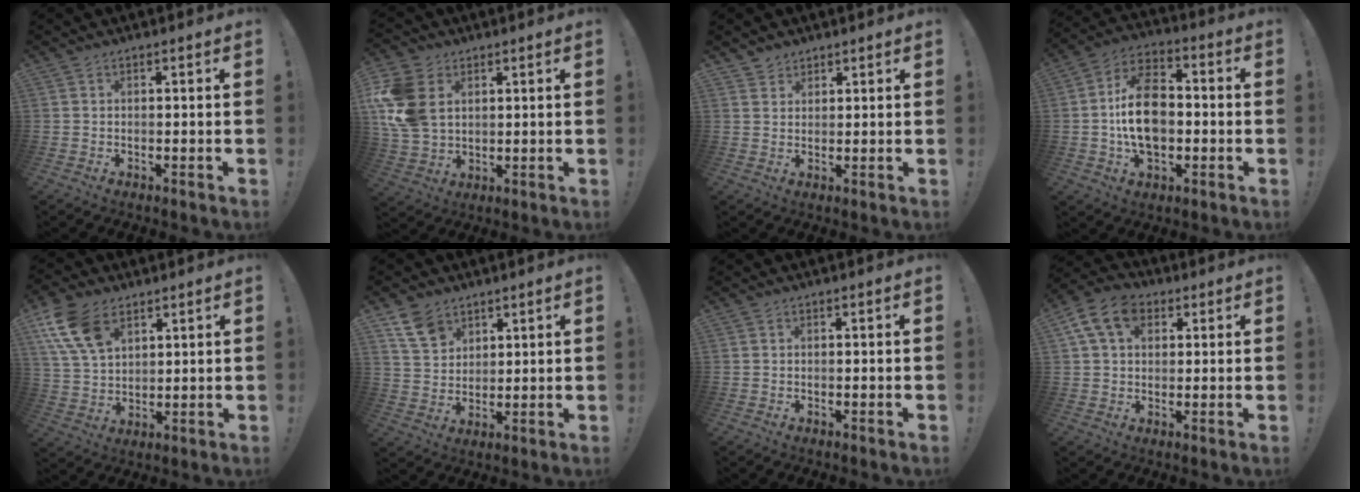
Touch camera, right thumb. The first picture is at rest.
{"total": 15.0, "force": [3.9, 11.1, 9.4], "torque": [-0.204, -0.010, 0.079]}
{"total": 2.8, "force": [2.3, 1.6, -0.1], "torque": [0.005, -0.016, 0.043]}
{"total": 16.4, "force": [-1.7, 11.1, 12.0], "torque": [-0.212, 0.021, -0.032]}
{"total": 13.7, "force": [7.3, 8.3, 8.1], "torque": [-0.164, -0.023, 0.143]}
{"total": 9.4, "force": [6.3, 6.1, 3.3], "torque": [-0.064, -0.030, 0.127]}
{"total": 0.0}
{"total": 11.7, "force": [4.6, 8.2, 7.1], "torque": [-0.120, -0.005, 0.089]}